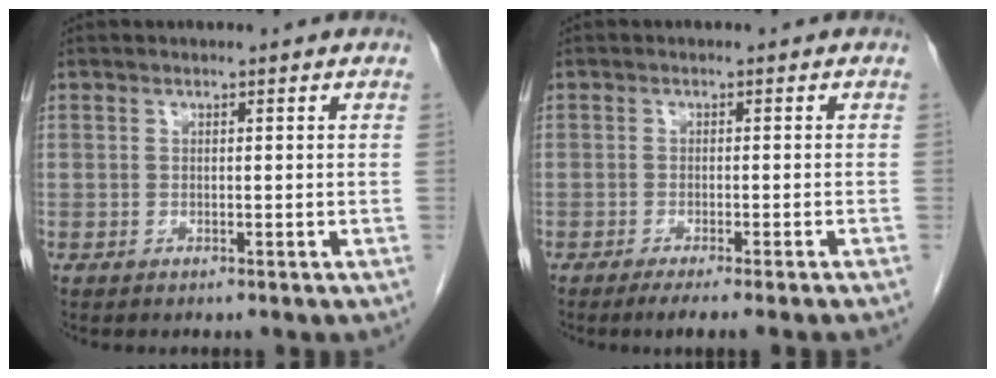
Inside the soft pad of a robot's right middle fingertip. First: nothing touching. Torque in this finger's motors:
{"motor_torque": [0.03, -0.02, 0.03, 0.03]}